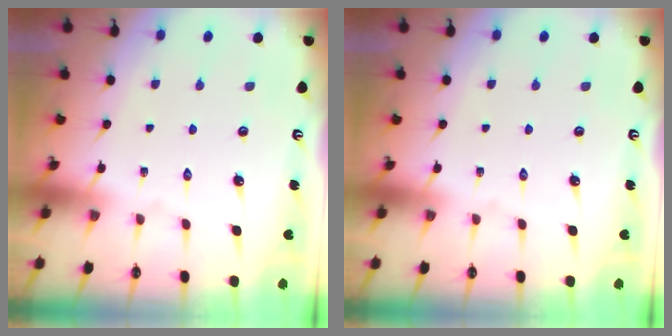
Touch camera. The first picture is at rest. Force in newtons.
{"total": 0.0}